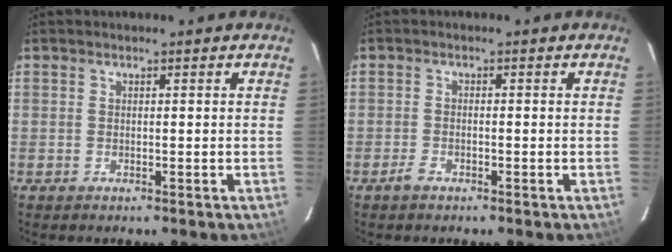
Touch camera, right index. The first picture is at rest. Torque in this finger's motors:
{"motor_torque": [0.30, 0.01, 0.09, 0.02]}